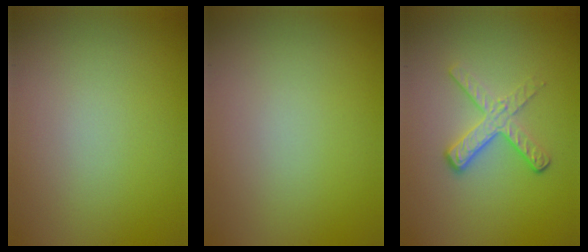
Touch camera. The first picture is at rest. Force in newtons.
{"total": 0.0}
{"total": 3.5, "press": 2.4, "slide": 2.5}